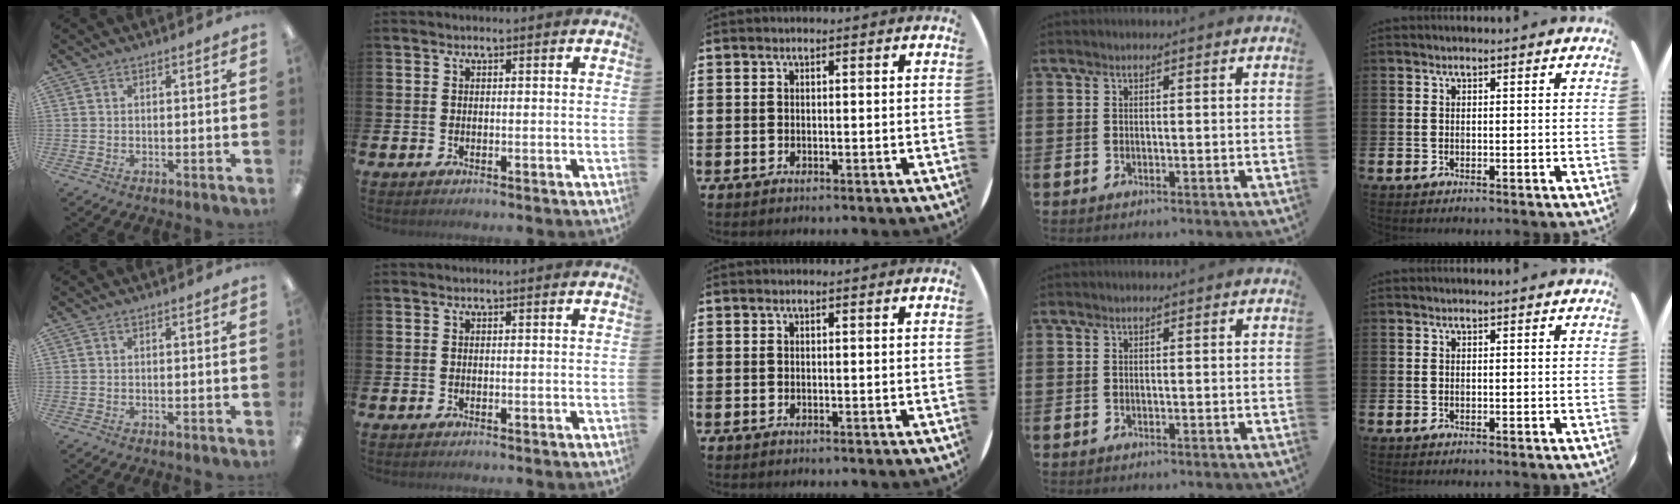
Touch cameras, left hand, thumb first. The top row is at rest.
{}